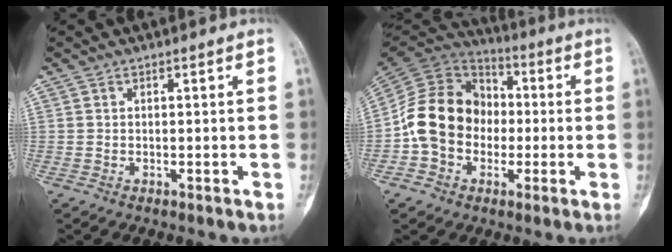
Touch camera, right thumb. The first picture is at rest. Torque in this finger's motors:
{"motor_torque": [1.91, 1.87, 0.71, -0.61, 0.11]}